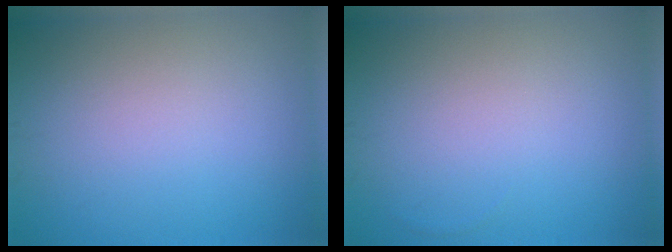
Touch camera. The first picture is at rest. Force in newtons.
{"total": 0.0}